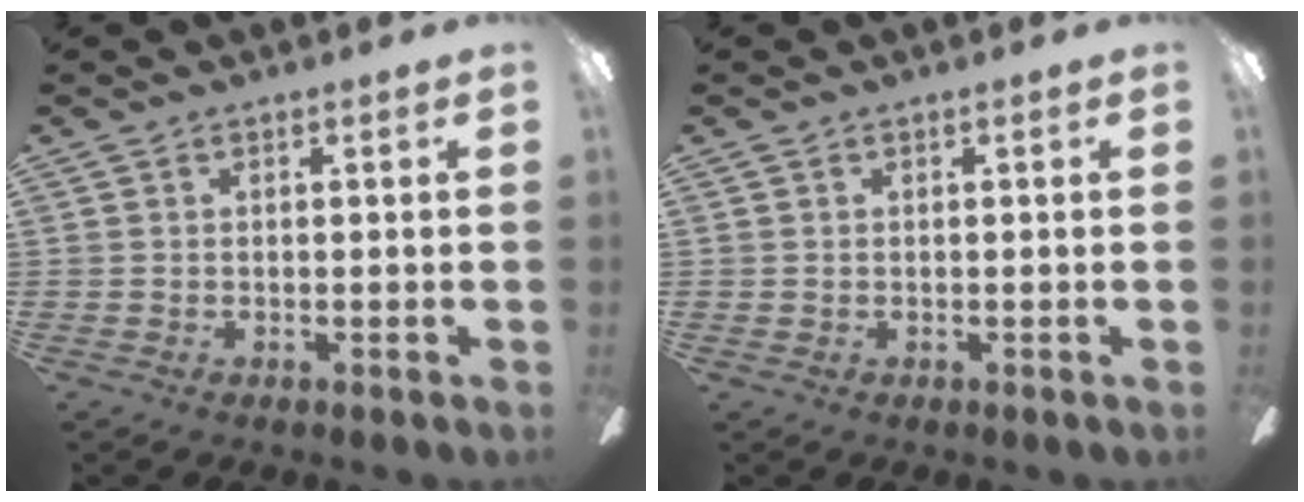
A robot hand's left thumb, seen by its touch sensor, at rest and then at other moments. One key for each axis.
{"total": 0.0}